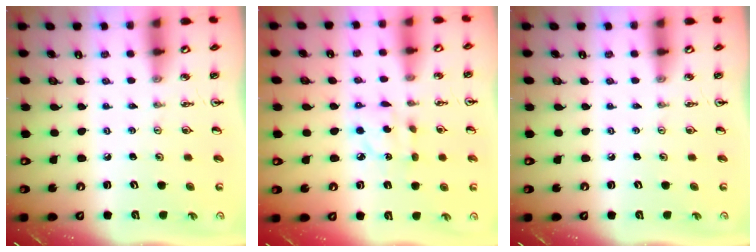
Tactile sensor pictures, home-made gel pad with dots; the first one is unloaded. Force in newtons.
{"total": 4.9, "press": 4.9, "slide": 0.2}
{"total": 0.0}